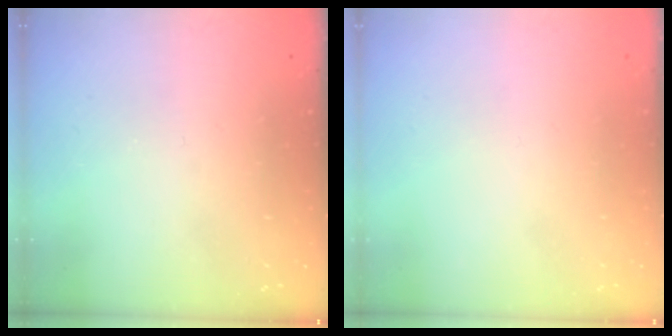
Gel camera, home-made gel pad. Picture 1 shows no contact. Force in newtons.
{"total": 1.5, "press": 1.5, "slide": 0.1}